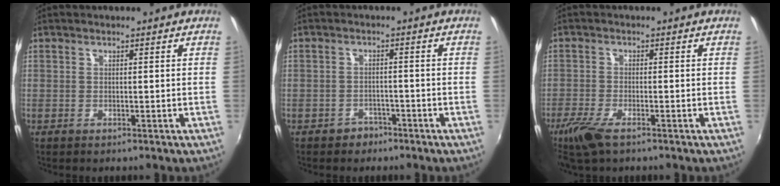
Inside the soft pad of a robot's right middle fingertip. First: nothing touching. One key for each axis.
{"total": 3.0, "fx": -2.1, "fy": 2.1, "fz": 0.1, "tx": -0.008, "ty": 0.007, "tz": -0.030}
{"total": 6.0, "fx": -4.1, "fy": 1.6, "fz": 4.0, "tx": -0.104, "ty": -0.019, "tz": -0.081}